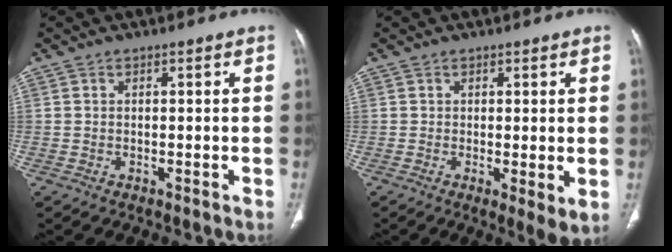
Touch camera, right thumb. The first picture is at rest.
{"total": 4.2, "force": [-0.4, 1.3, 4.0], "torque": [-0.068, -0.017, -0.009]}